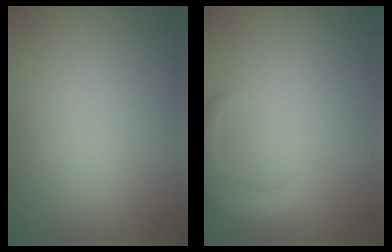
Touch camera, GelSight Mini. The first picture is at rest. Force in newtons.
{"total": 3.5, "press": 3.5, "slide": 0.4}